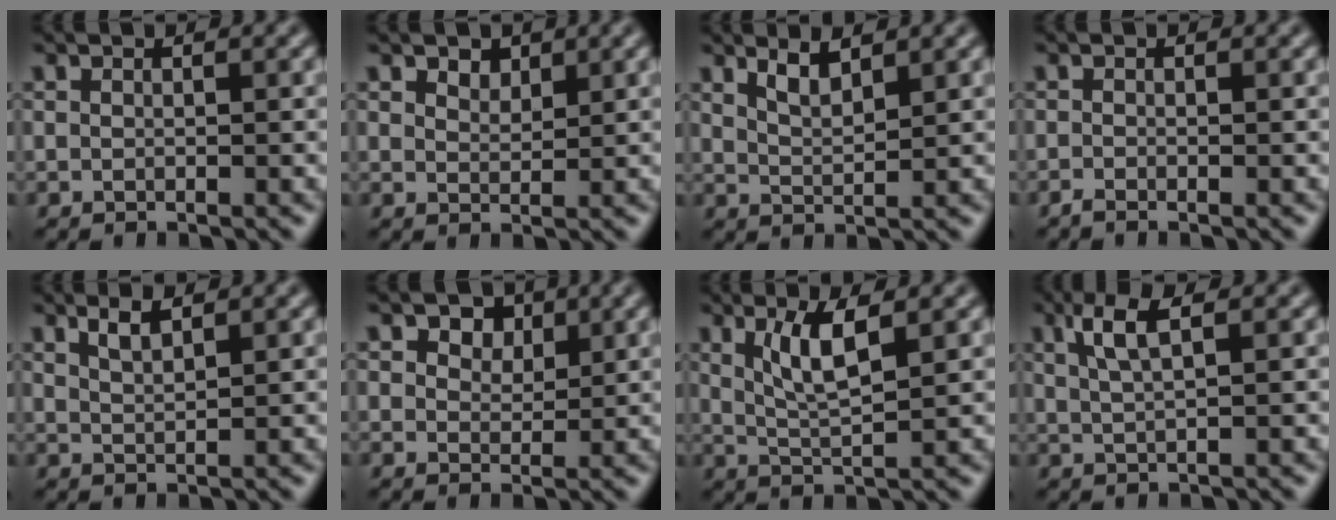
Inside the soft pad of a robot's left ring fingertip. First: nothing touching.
{"total": 1.6, "force": [1.3, 0.8, 0.5], "torque": [-0.009, -0.002, 0.022]}
{"total": 2.2, "force": [1.7, 0.5, 1.4], "torque": [-0.027, -0.004, 0.034]}
{"total": 0.7, "force": [-0.6, 0.1, 0.4], "torque": [-0.007, -0.004, -0.013]}
{"total": 1.9, "force": [1.4, 0.5, 1.2], "torque": [-0.023, 0.000, 0.027]}
{"total": 3.3, "force": [1.9, 2.1, 1.6], "torque": [-0.031, -0.005, 0.024]}
{"total": 4.0, "force": [1.6, 0.9, 3.5], "torque": [-0.071, -0.005, 0.035]}
{"total": 3.3, "force": [1.6, 0.9, 2.8], "torque": [-0.054, 0.002, 0.031]}